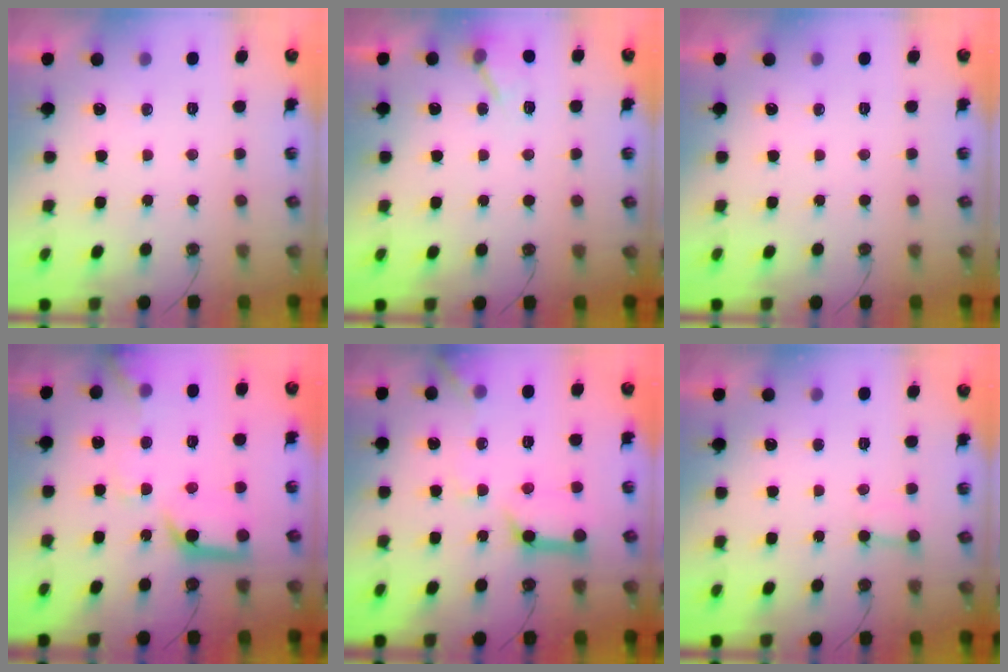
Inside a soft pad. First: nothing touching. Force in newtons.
{"total": 6.1, "press": 6.0, "slide": 0.9}
{"total": 0.0}
{"total": 13.4, "press": 13.3, "slide": 1.2}
{"total": 13.8, "press": 13.7, "slide": 1.5}
{"total": 3.4, "press": 3.3, "slide": 0.5}